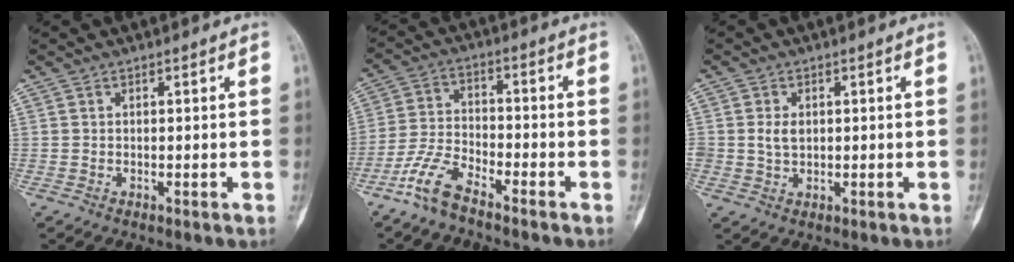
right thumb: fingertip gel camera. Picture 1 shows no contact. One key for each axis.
{"total": 7.6, "fx": -5.7, "fy": 2.5, "fz": 4.3, "tx": -0.103, "ty": 0.030, "tz": -0.121}
{"total": 3.1, "fx": 0.5, "fy": 2.2, "fz": 2.1, "tx": -0.029, "ty": -0.001, "tz": 0.012}